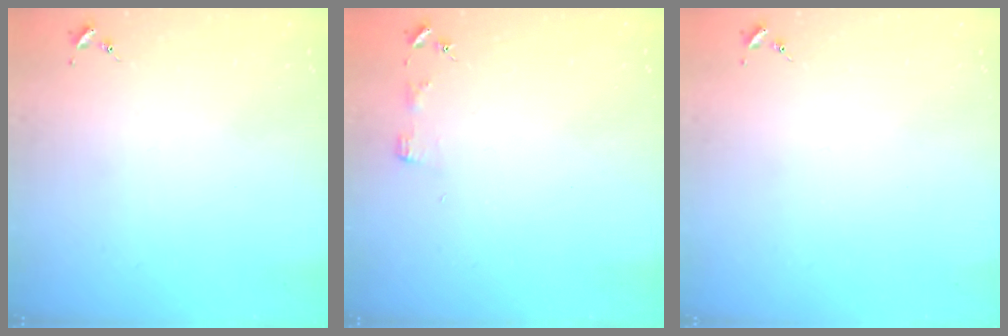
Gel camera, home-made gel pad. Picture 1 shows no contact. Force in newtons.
{"total": 3.4, "press": 3.3, "slide": 0.4}
{"total": 0.0}